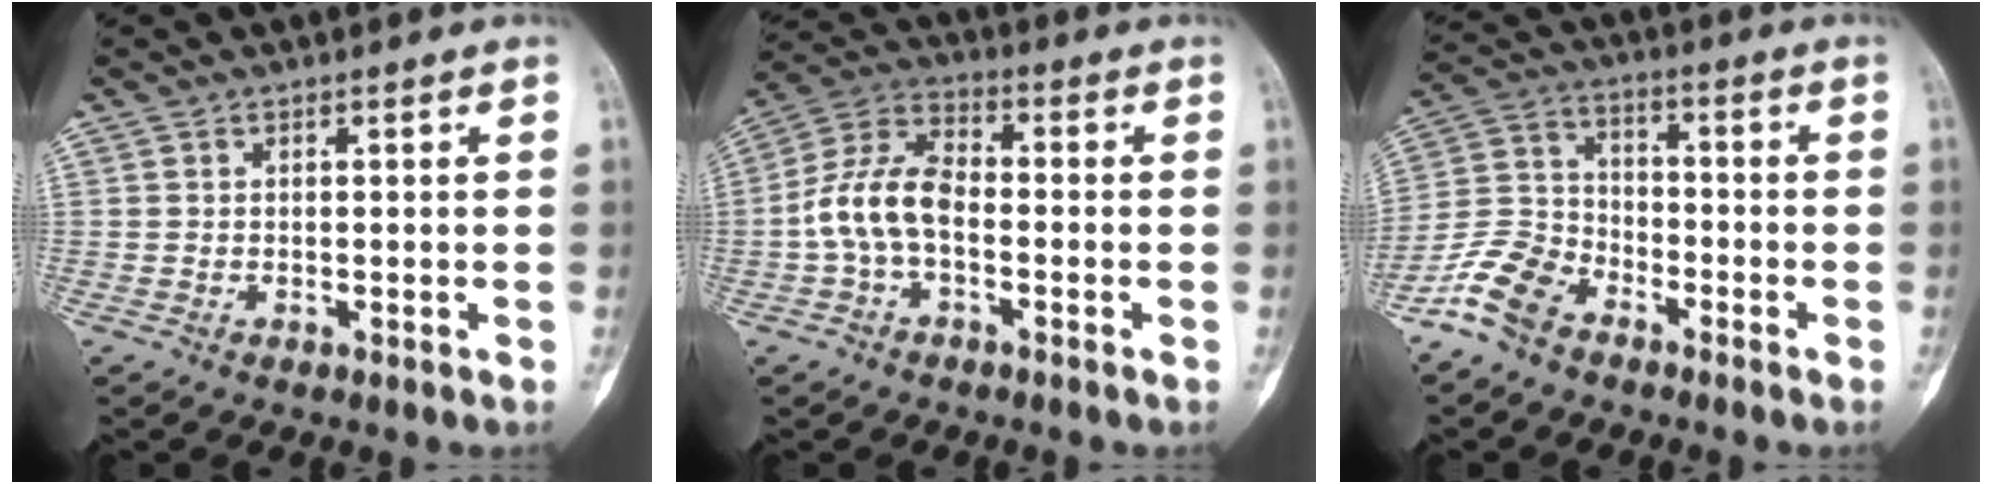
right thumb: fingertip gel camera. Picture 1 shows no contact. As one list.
[{"total": 10.1, "force": [-1.8, 5.8, 8.0], "torque": [-0.156, 0.036, -0.045]}, {"total": 9.5, "force": [-6.7, 5.4, 4.0], "torque": [-0.082, 0.039, -0.146]}]